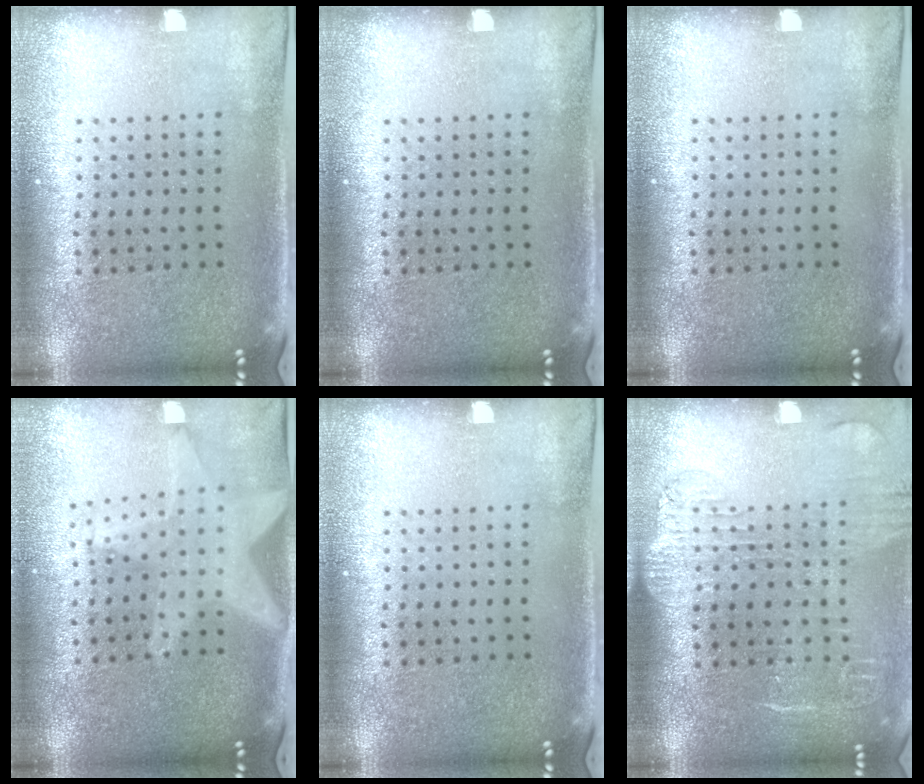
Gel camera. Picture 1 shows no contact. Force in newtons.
{"total": 0.0}
{"total": 0.0}
{"total": 2.3, "press": 1.8, "slide": 1.3}
{"total": 0.0}
{"total": 1.9, "press": 1.6, "slide": 1.0}